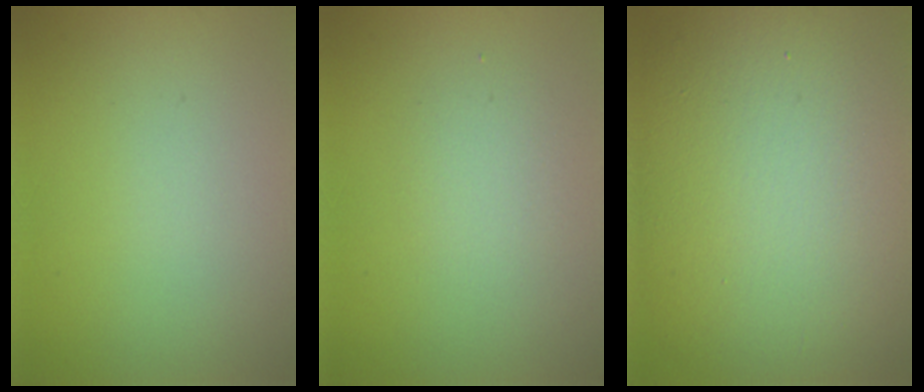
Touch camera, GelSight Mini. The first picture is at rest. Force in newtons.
{"total": 1.7, "press": 1.7, "slide": 0.1}
{"total": 16.9, "press": 16.9, "slide": 1.0}